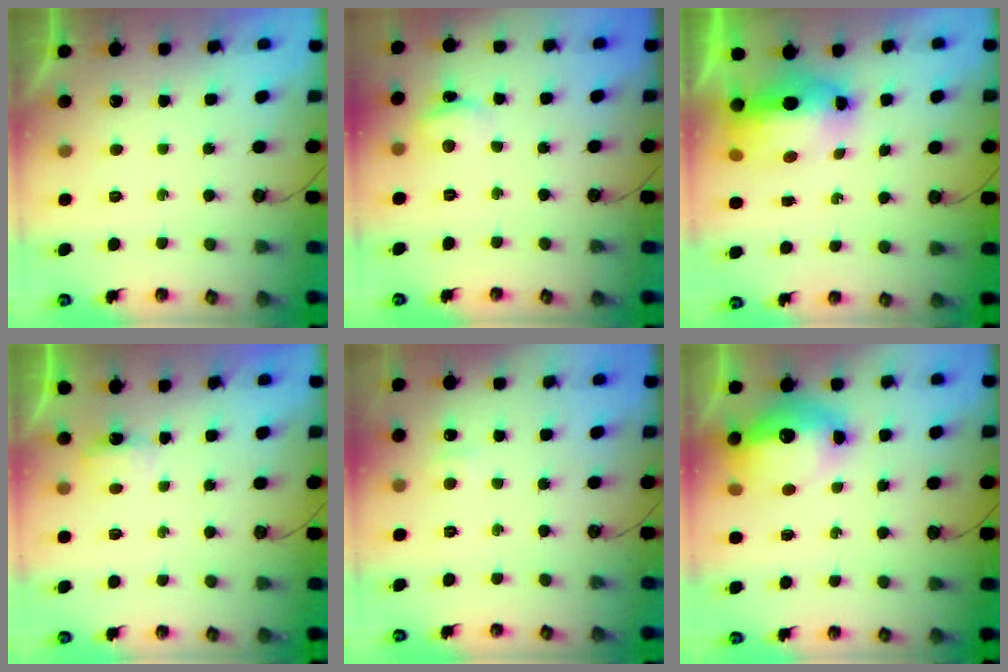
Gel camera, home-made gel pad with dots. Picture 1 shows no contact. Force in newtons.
{"total": 3.1, "press": 3.1, "slide": 0.3}
{"total": 11.3, "press": 11.2, "slide": 1.8}
{"total": 3.4, "press": 3.3, "slide": 0.6}
{"total": 4.4, "press": 4.3, "slide": 0.6}
{"total": 14.5, "press": 14.4, "slide": 1.4}